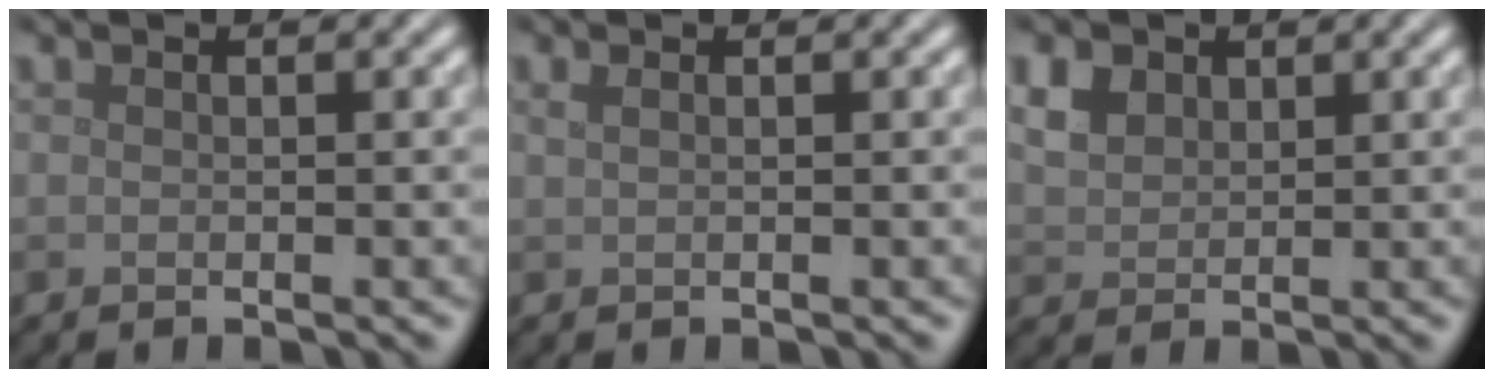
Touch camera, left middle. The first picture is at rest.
{"total": 0.8, "force": [0.4, 0.4, 0.6], "torque": [-0.011, 0.004, 0.007]}
{"total": 3.6, "force": [1.9, 2.5, 1.7], "torque": [-0.049, 0.007, 0.040]}